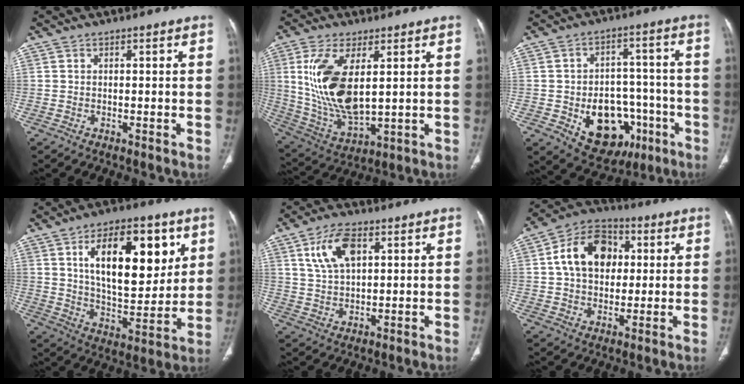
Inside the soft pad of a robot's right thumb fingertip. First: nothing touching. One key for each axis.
{"total": 16.5, "fx": 3.5, "fy": 7.5, "fz": 14.2, "tx": -0.288, "ty": -0.022, "tz": 0.084}
{"total": 16.6, "fx": -5.8, "fy": 11.7, "fz": 10.2, "tx": -0.104, "ty": 0.035, "tz": -0.068}
{"total": 21.5, "fx": 7.6, "fy": 10.6, "fz": 17.1, "tx": -0.216, "ty": -0.035, "tz": 0.128}
{"total": 9.3, "fx": 3.8, "fy": 4.9, "fz": 7.0, "tx": -0.124, "ty": -0.007, "tz": 0.073}
{"total": 14.4, "fx": 2.8, "fy": 10.5, "fz": 9.4, "tx": -0.129, "ty": 0.013, "tz": 0.036}